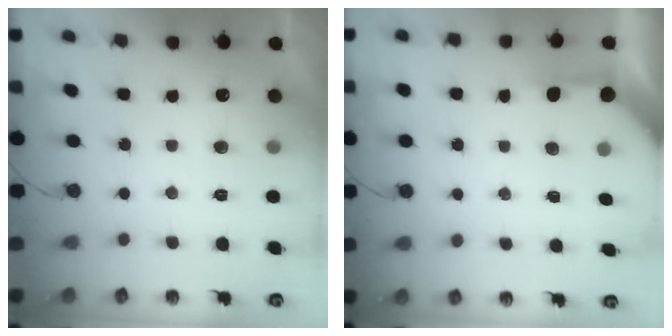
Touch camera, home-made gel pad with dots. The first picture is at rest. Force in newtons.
{"total": 4.0, "press": 4.0, "slide": 0.5}